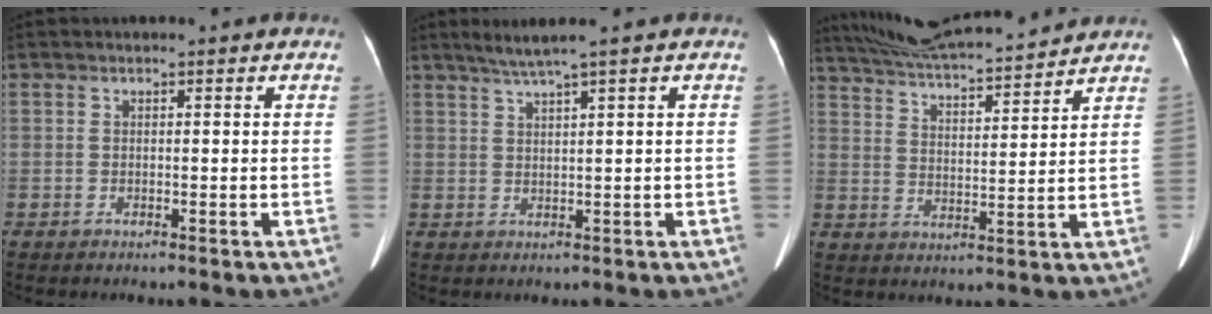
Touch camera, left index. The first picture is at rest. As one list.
[{"total": 3.1, "force": [2.2, -0.9, 2.0], "torque": [-0.046, 0.002, 0.048]}, {"total": 16.7, "force": [15.6, 1.0, 5.9], "torque": [-0.108, 0.027, 0.243]}]